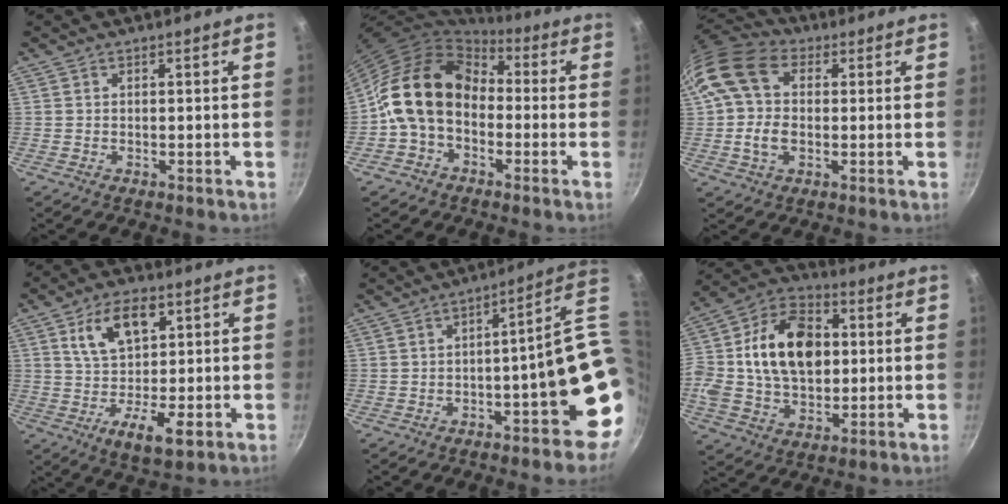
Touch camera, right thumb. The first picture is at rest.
{"total": 14.0, "force": [-1.2, 10.7, 8.9], "torque": [-0.128, 0.040, -0.039]}
{"total": 14.8, "force": [1.8, 10.5, 10.2], "torque": [-0.195, 0.016, 0.019]}
{"total": 12.8, "force": [2.4, 7.1, 10.3], "torque": [-0.140, -0.010, 0.040]}
{"total": 14.7, "force": [-1.8, 3.5, 14.2], "torque": [-0.145, 0.029, -0.018]}
{"total": 21.5, "force": [2.2, 14.9, 15.4], "torque": [-0.261, 0.028, 0.025]}